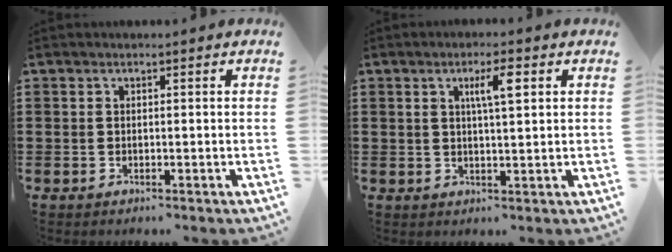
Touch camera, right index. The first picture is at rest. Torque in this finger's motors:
{"motor_torque": [0.18, -0.08, 0.17, 0.04]}